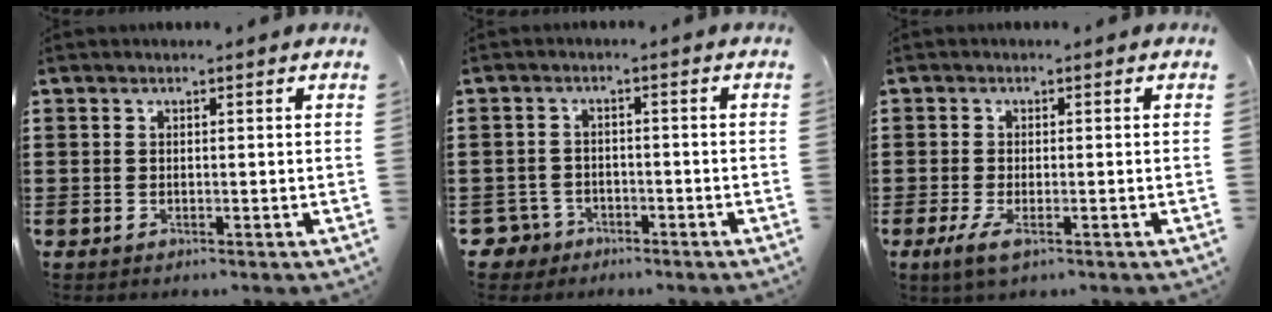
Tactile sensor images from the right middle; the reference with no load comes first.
{"total": 2.9, "force": [-2.3, 1.8, 0.4], "torque": [-0.030, -0.005, -0.051]}
{"total": 2.5, "force": [-1.0, 1.1, 2.0], "torque": [-0.050, -0.003, -0.022]}